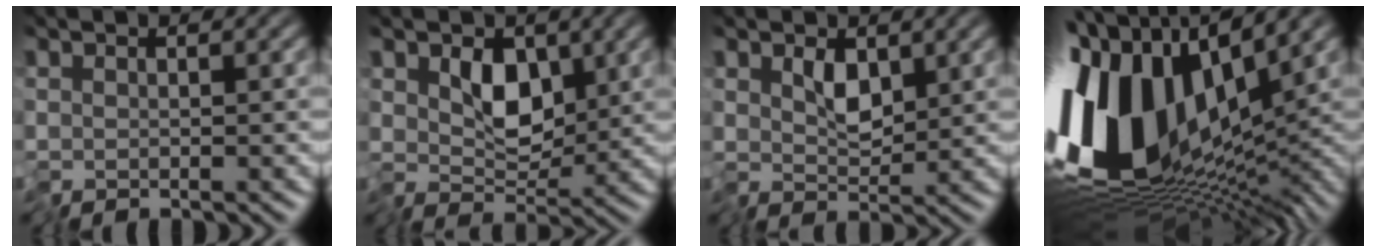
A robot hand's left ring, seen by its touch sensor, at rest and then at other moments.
{"total": 3.8, "force": [0.4, 2.6, 2.8], "torque": [-0.046, -0.012, 0.005]}
{"total": 2.0, "force": [0.4, 1.1, 1.6], "torque": [-0.033, -0.007, 0.008]}
{"total": 16.6, "force": [1.0, 9.6, 13.5], "torque": [-0.285, 0.010, 0.016]}